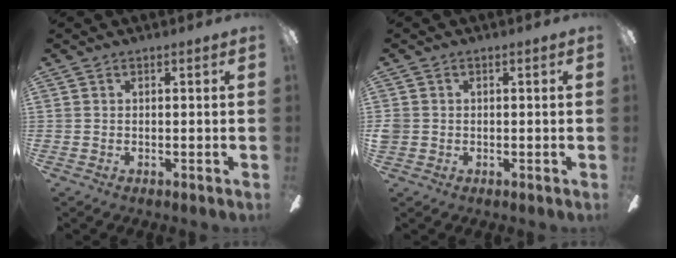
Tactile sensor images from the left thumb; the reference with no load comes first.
{"total": 1.8, "force": [-0.1, 1.7, 0.6], "torque": [-0.011, 0.004, -0.003]}